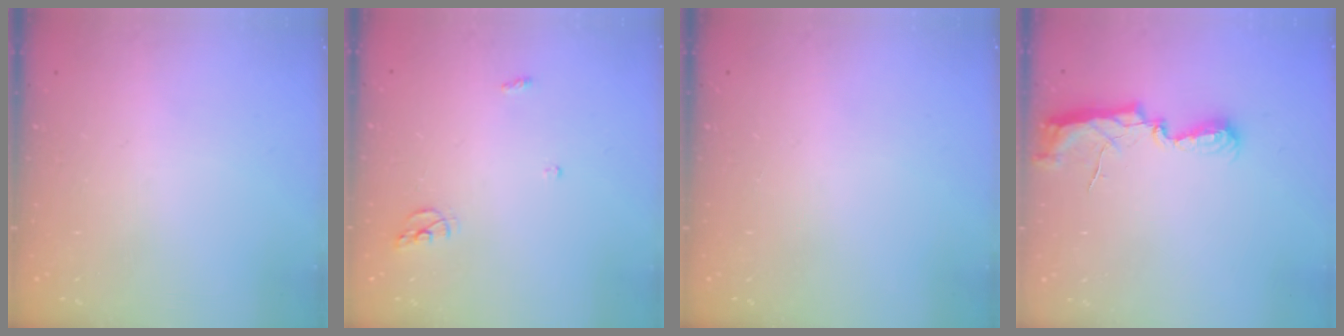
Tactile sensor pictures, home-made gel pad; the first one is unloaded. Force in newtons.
{"total": 5.6, "press": 5.6, "slide": 0.4}
{"total": 0.0}
{"total": 7.3, "press": 7.3, "slide": 0.5}